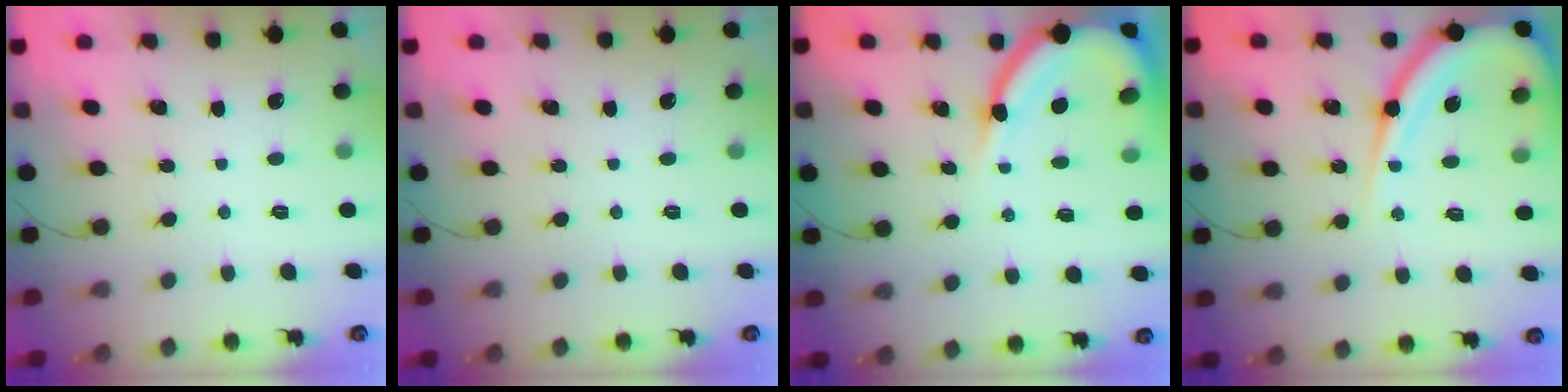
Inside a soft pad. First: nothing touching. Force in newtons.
{"total": 0.0}
{"total": 12.6, "press": 12.6, "slide": 1.0}
{"total": 15.5, "press": 15.4, "slide": 1.2}